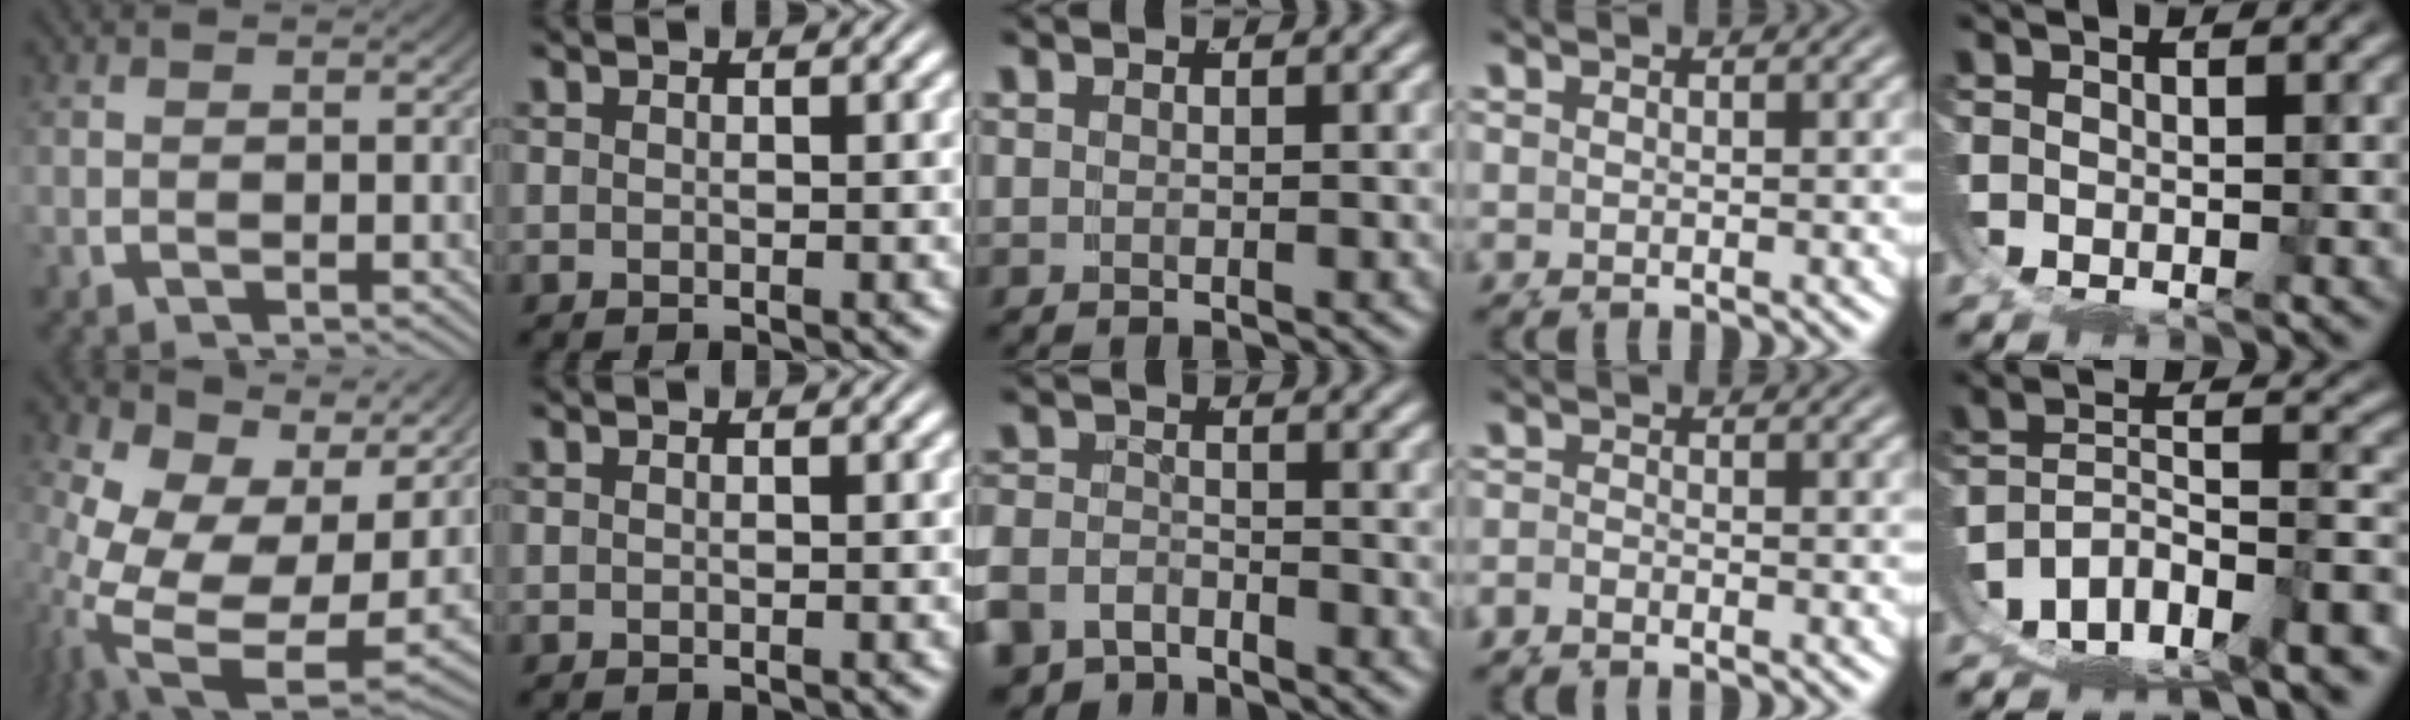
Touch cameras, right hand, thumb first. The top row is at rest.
{"thumb": {"total": 13.6, "force": [-0.1, 8.3, 10.8], "torque": [-0.255, -0.073, 0.037]}, "middle": {"total": 4.9, "force": [-3.5, 3.2, 1.2], "torque": [-0.042, -0.026, -0.056]}, "ring": {"total": 0.9, "force": [-0.9, -0.1, 0.0], "torque": [0.006, 0.002, -0.020]}, "little": {"total": 13.8, "force": [-7.8, 10.3, 4.9], "torque": [-0.121, -0.057, -0.120]}}